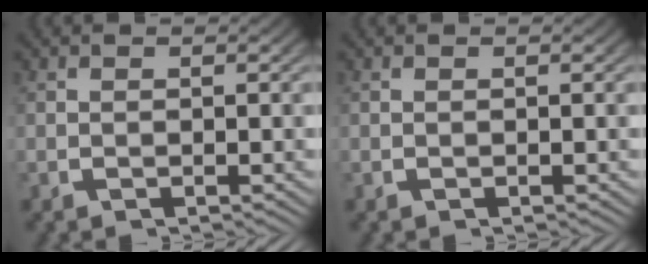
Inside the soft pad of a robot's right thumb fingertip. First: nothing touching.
{"total": 0.0}